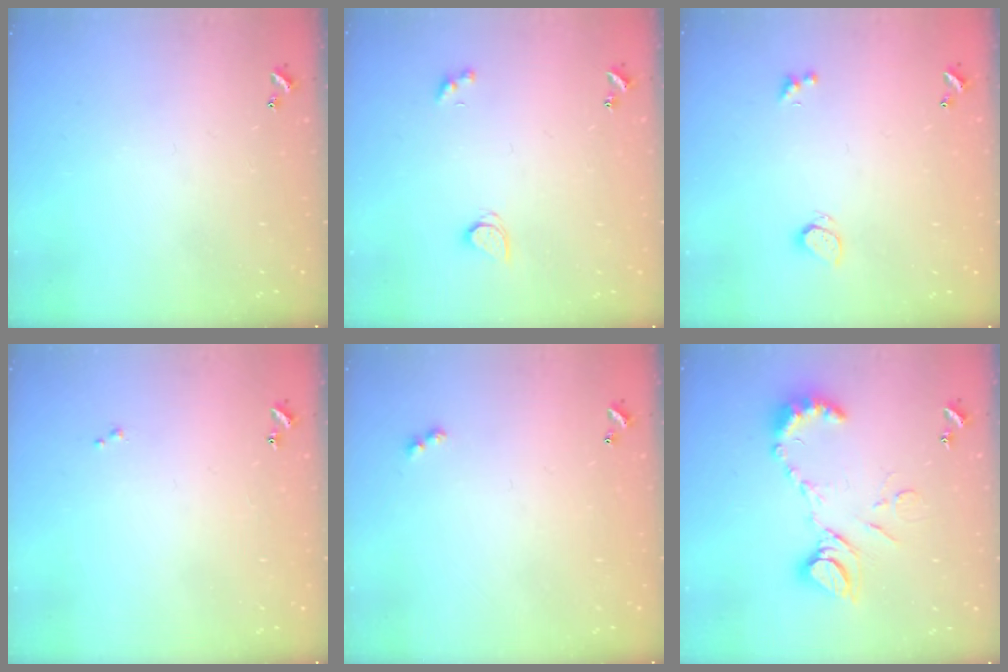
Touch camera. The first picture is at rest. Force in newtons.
{"total": 2.6, "press": 2.6, "slide": 0.5}
{"total": 0.8, "press": 0.7, "slide": 0.5}
{"total": 0.0}
{"total": 3.1, "press": 3.0, "slide": 0.7}
{"total": 13.0, "press": 13.0, "slide": 1.3}